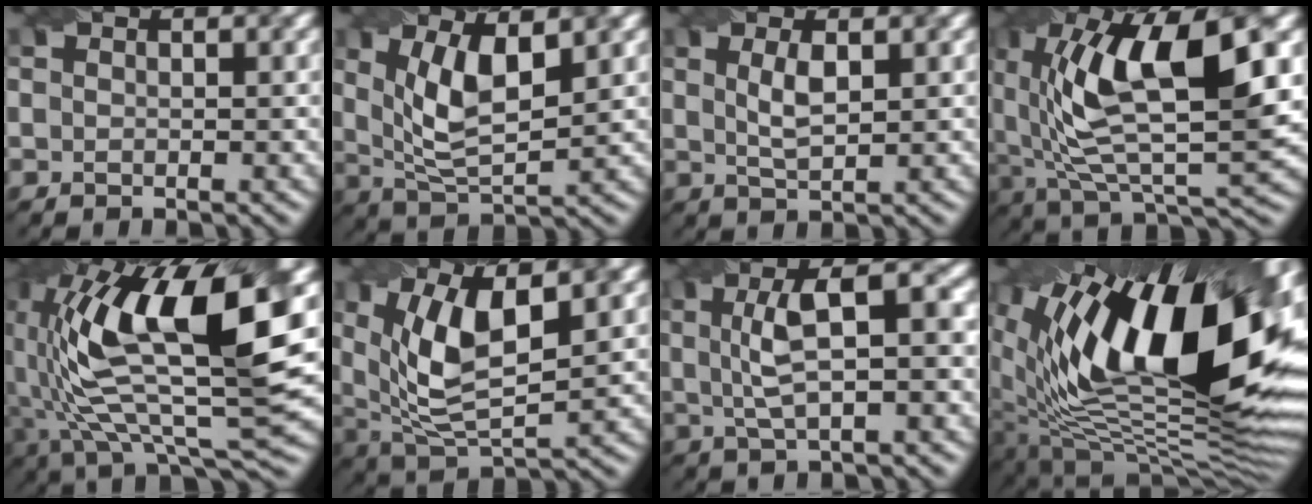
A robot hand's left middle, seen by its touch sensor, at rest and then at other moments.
{"total": 6.3, "force": [1.7, 2.4, 5.5], "torque": [-0.114, -0.005, 0.036]}
{"total": 2.5, "force": [0.8, 0.8, 2.3], "torque": [-0.047, 0.000, 0.018]}
{"total": 12.5, "force": [3.0, 4.7, 11.2], "torque": [-0.207, -0.001, 0.056]}
{"total": 16.1, "force": [3.7, 6.1, 14.5], "torque": [-0.276, 0.005, 0.056]}
{"total": 8.9, "force": [2.3, 3.8, 7.7], "torque": [-0.157, -0.003, 0.040]}
{"total": 6.0, "force": [0.9, 1.8, 5.6], "torque": [-0.101, 0.012, 0.014]}
{"total": 19.3, "force": [5.5, 8.9, 16.3], "torque": [-0.246, 0.002, 0.093]}